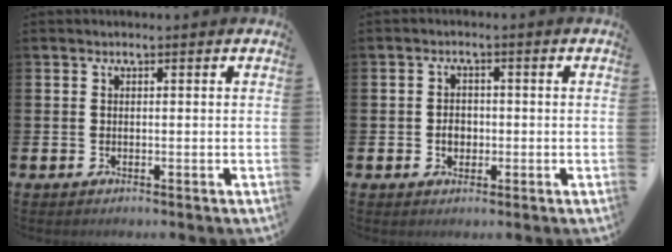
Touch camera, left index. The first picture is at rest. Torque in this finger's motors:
{"motor_torque": [0.02, 0.03, 0.00, 0.02]}